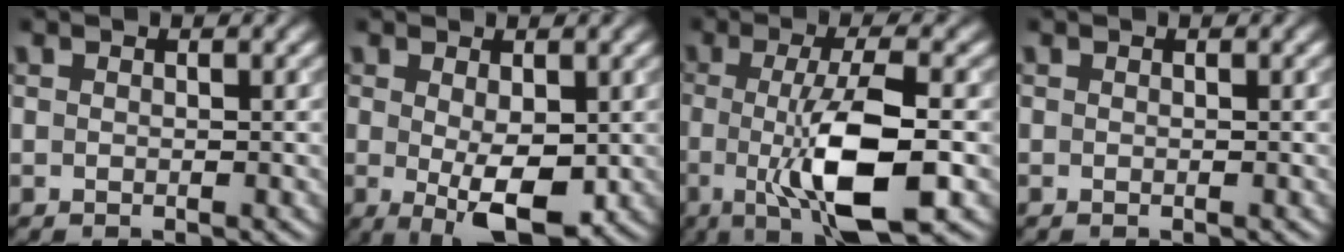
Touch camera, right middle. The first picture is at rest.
{"total": 4.8, "force": [-0.3, 2.0, 4.4], "torque": [-0.075, -0.009, -0.001]}
{"total": 9.0, "force": [-1.4, 2.3, 8.6], "torque": [-0.132, -0.012, -0.022]}
{"total": 0.0}